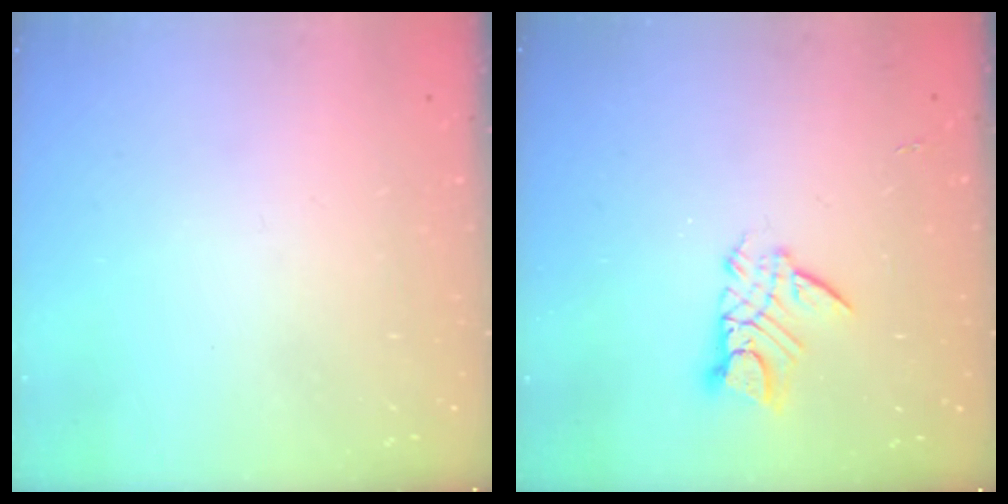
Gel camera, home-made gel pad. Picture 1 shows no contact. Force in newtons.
{"total": 9.0, "press": 9.0, "slide": 0.7}